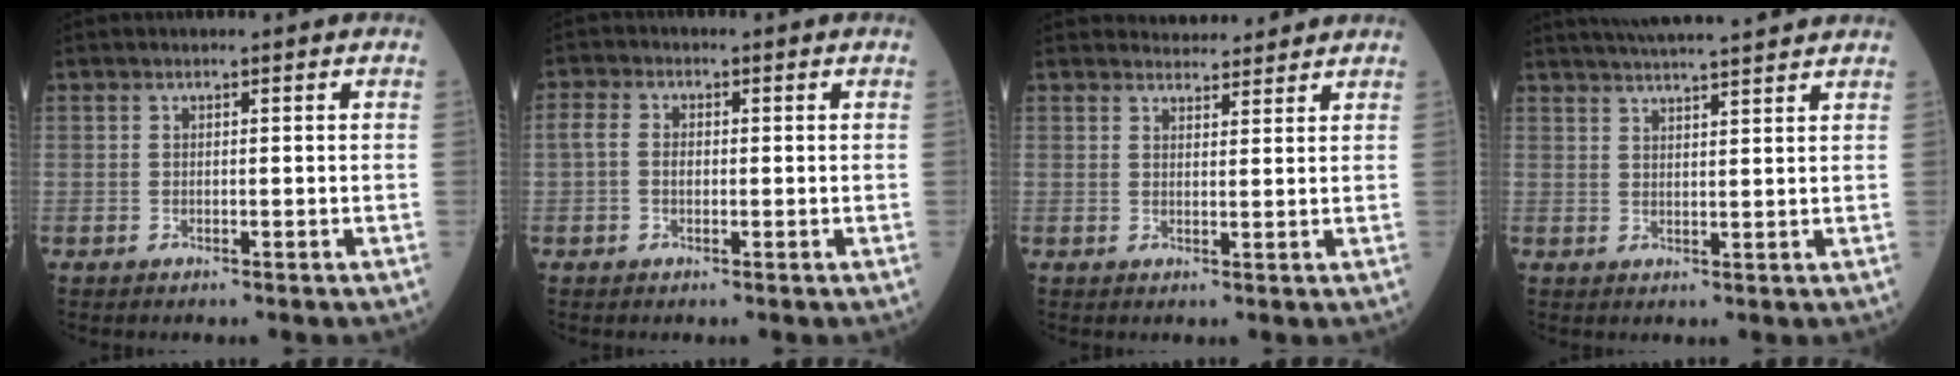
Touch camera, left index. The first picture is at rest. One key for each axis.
{"total": 3.0, "fx": -0.5, "fy": 2.1, "fz": 2.1, "tx": -0.055, "ty": 0.014, "tz": -0.009}
{"total": 4.6, "fx": 4.5, "fy": 1.0, "fz": 0.3, "tx": -0.005, "ty": 0.014, "tz": 0.058}
{"total": 12.4, "fx": 11.3, "fy": 0.1, "fz": 5.2, "tx": -0.085, "ty": 0.023, "tz": 0.154}